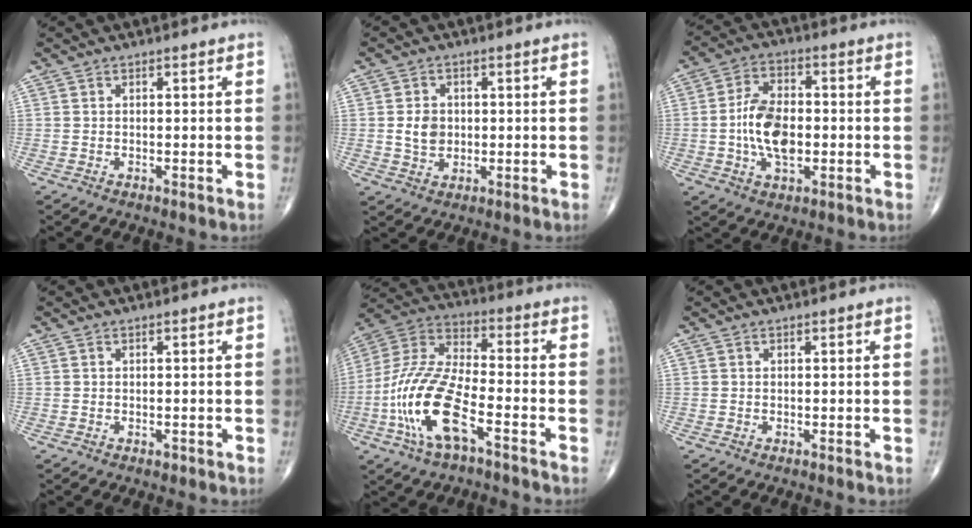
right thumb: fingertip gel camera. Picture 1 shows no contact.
{"total": 4.6, "force": [0.2, 3.7, 2.8], "torque": [-0.034, -0.002, 0.007]}
{"total": 10.9, "force": [-1.2, 6.3, 8.8], "torque": [-0.150, 0.012, -0.025]}
{"total": 0.5, "force": [-0.2, 0.4, 0.3], "torque": [-0.002, 0.000, -0.004]}
{"total": 16.8, "force": [-6.7, 6.3, 14.1], "torque": [-0.302, 0.038, -0.126]}
{"total": 0.0}